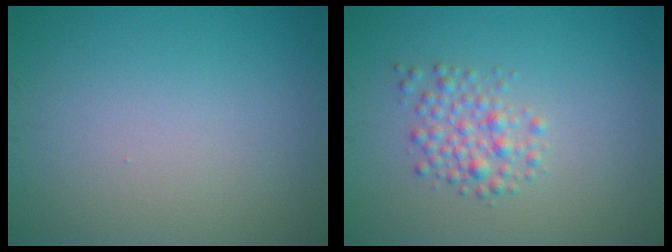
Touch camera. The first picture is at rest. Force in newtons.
{"total": 2.5, "press": 2.5, "slide": 0.1}